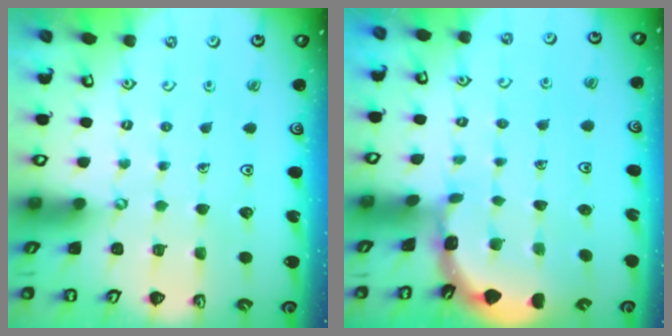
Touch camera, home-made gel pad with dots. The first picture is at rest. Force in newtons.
{"total": 1.8, "press": 1.8, "slide": 0.1}